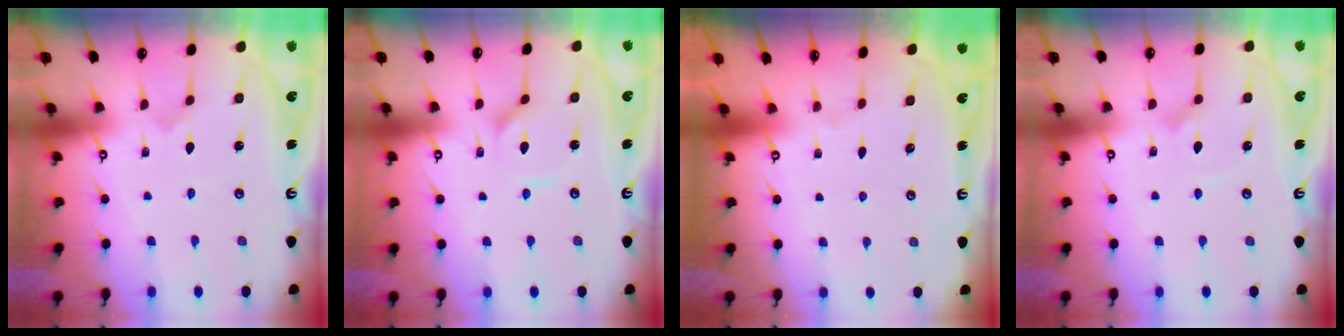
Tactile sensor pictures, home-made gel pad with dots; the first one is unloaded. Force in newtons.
{"total": 2.4, "press": 2.4, "slide": 0.3}
{"total": 0.0}
{"total": 2.6, "press": 2.6, "slide": 0.1}